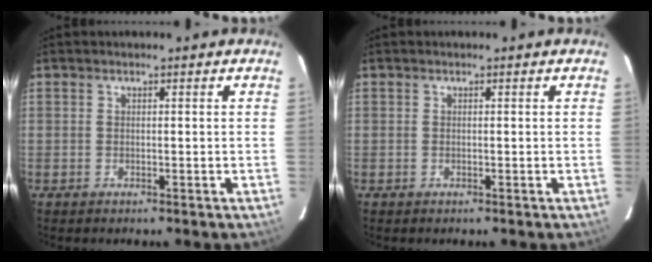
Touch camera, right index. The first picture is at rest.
{"total": 0.0}